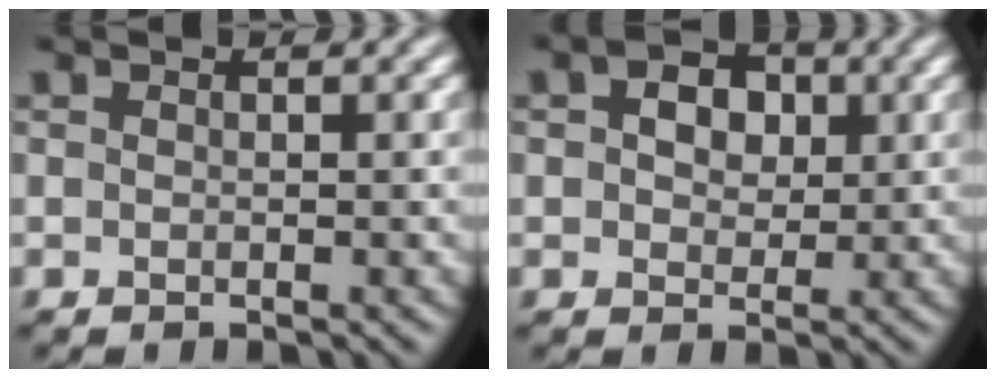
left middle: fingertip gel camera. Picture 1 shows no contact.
{"total": 3.8, "force": [1.1, 2.7, 2.4], "torque": [-0.034, 0.004, 0.007]}